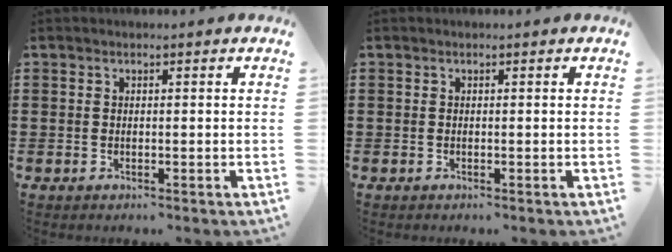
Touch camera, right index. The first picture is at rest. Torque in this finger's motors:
{"motor_torque": [0.50, 0.49, 0.03, 0.01]}